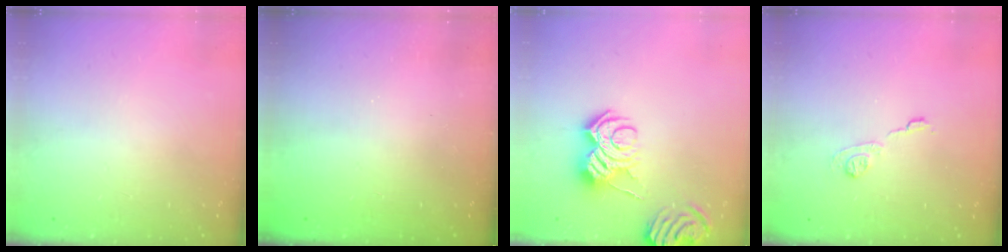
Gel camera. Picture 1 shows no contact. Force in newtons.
{"total": 2.5, "press": 2.4, "slide": 0.8}
{"total": 11.0, "press": 11.0, "slide": 0.6}
{"total": 6.1, "press": 6.1, "slide": 0.7}